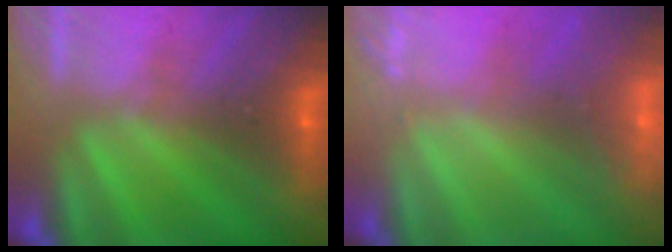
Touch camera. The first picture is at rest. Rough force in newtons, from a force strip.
{"total": 2.5}